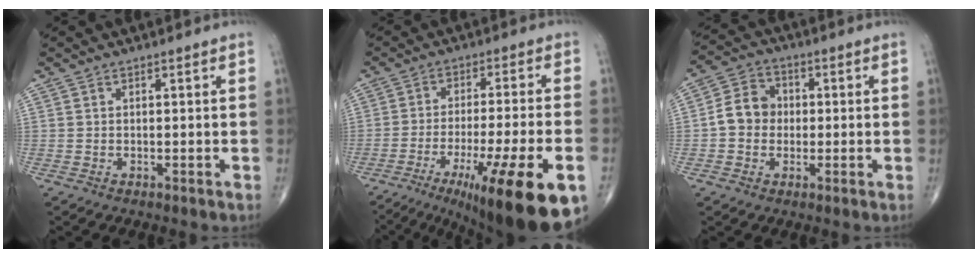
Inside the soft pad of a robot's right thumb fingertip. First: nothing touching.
{"total": 21.2, "force": [-10.8, 3.8, 17.9], "torque": [-0.233, 0.013, -0.160]}
{"total": 7.3, "force": [-0.4, 6.3, 3.7], "torque": [-0.047, 0.023, -0.020]}